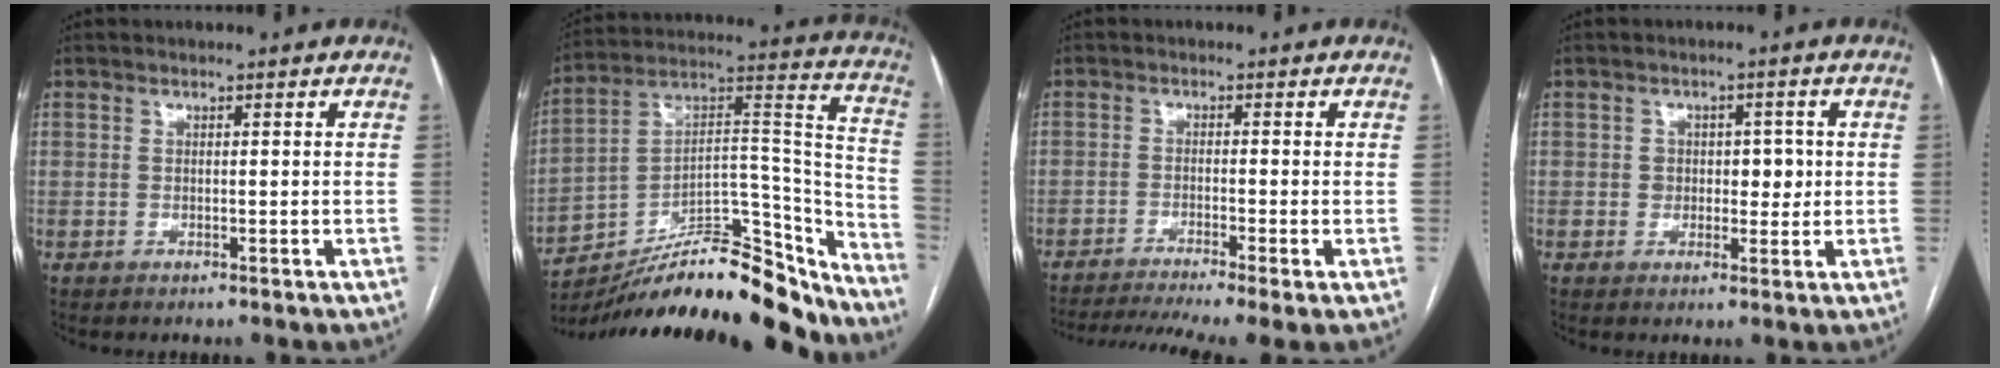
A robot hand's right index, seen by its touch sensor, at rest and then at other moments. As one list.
[{"total": 27.8, "force": [-24.0, 6.9, 12.2], "torque": [-0.171, 0.043, -0.365]}, {"total": 11.4, "force": [-8.7, 0.0, 7.3], "torque": [-0.113, -0.017, -0.138]}, {"total": 4.3, "force": [0.3, 2.9, 3.1], "torque": [-0.029, 0.012, 0.008]}]